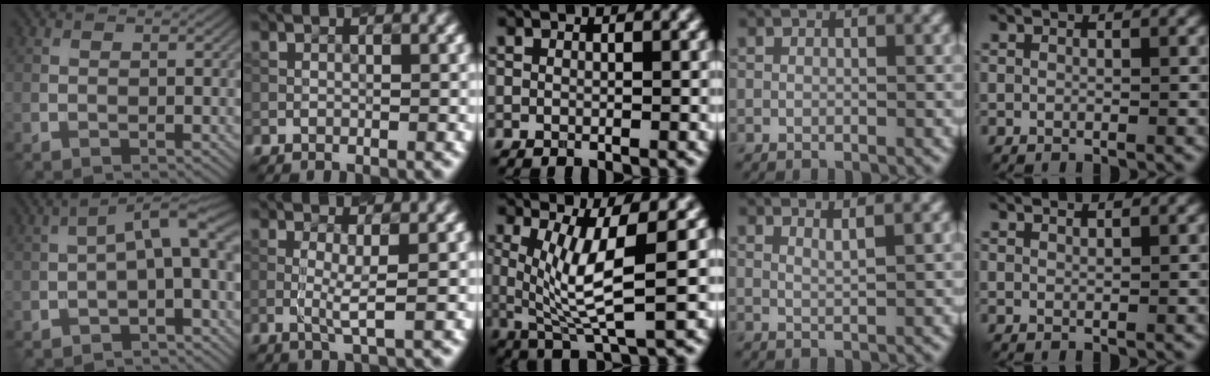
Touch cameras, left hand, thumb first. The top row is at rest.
{"thumb": {"total": 5.4, "force": [-0.5, 1.5, 5.1], "torque": [-0.076, 0.015, -0.013]}, "index": {"total": 2.1, "force": [0.3, 0.2, 2.1], "torque": [-0.047, -0.009, 0.002]}, "middle": {"total": 5.9, "force": [0.7, 1.3, 5.7], "torque": [-0.111, -0.010, 0.023]}, "ring": {"total": 1.6, "force": [1.2, 0.4, 1.0], "torque": [-0.007, 0.001, 0.013]}, "little": {"total": 0.6, "force": [0.5, 0.0, 0.3], "torque": [-0.003, 0.002, 0.007]}}